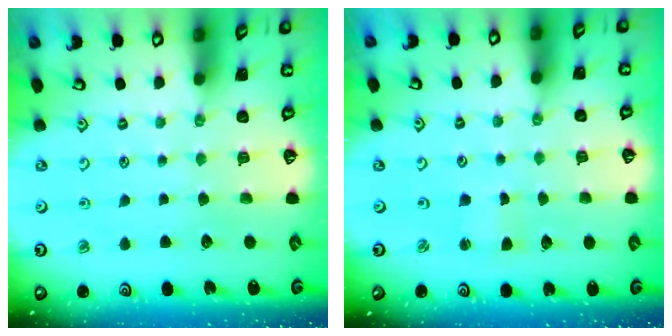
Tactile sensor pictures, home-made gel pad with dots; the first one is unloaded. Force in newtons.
{"total": 1.3, "press": 1.3, "slide": 0.1}